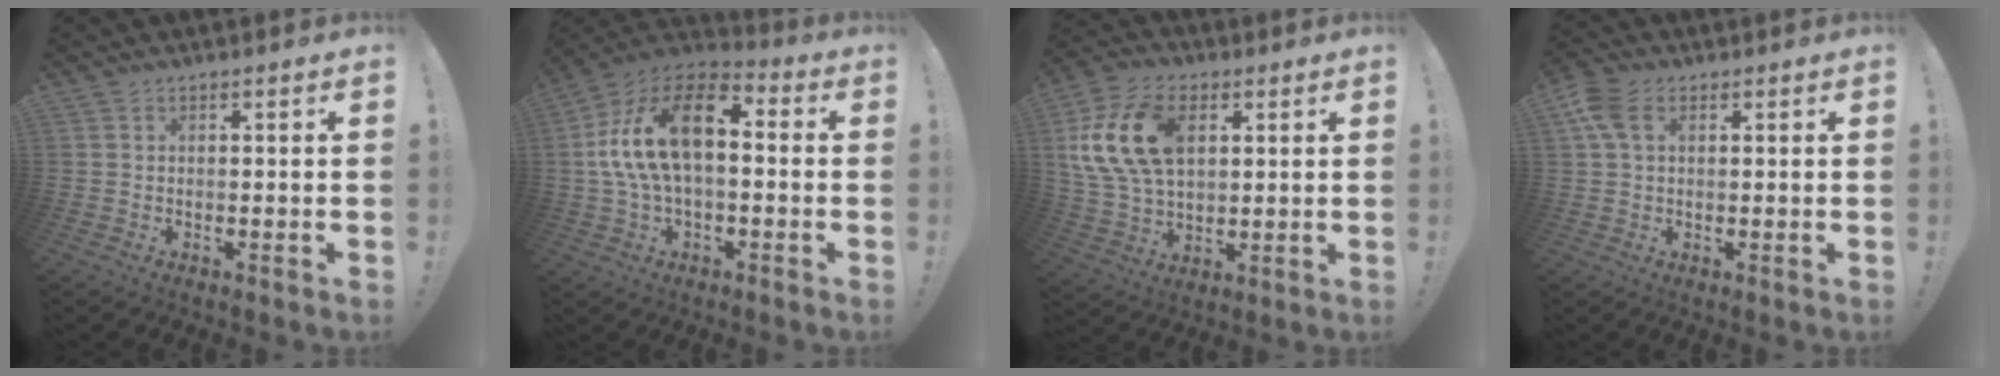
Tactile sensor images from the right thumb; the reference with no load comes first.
{"total": 20.2, "force": [3.5, 11.4, 16.2], "torque": [-0.291, 0.002, 0.065]}
{"total": 19.0, "force": [4.9, 12.5, 13.4], "torque": [-0.249, -0.007, 0.089]}
{"total": 6.6, "force": [2.3, 4.3, 4.4], "torque": [-0.088, 0.003, 0.048]}